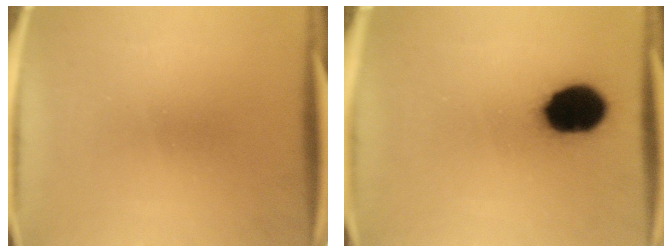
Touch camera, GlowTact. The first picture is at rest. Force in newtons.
{"total": 14.2}